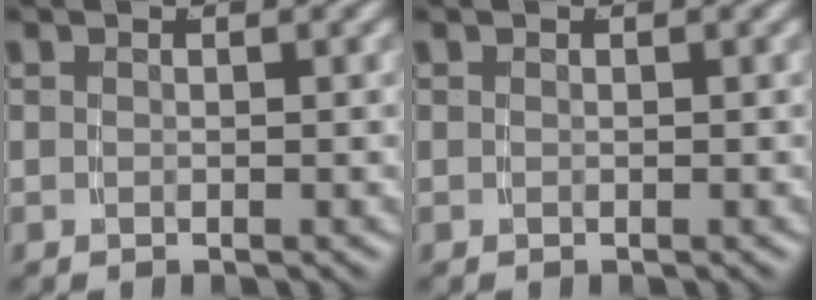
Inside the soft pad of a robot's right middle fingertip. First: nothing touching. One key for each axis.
{"total": 0.0}